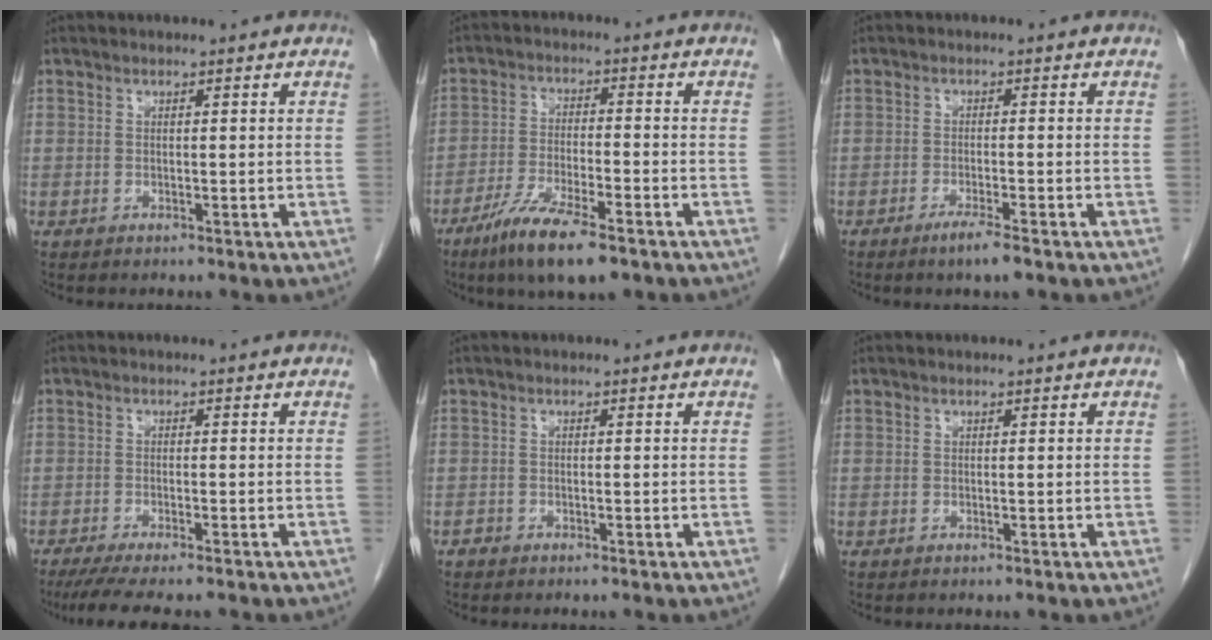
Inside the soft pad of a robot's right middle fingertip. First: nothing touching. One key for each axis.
{"total": 10.2, "fx": -6.8, "fy": 1.7, "fz": 7.5, "tx": -0.142, "ty": -0.022, "tz": -0.117}
{"total": 3.3, "fx": -2.3, "fy": -0.1, "fz": 2.4, "tx": -0.048, "ty": -0.008, "tz": -0.041}
{"total": 8.8, "fx": -7.4, "fy": 0.9, "fz": 4.7, "tx": -0.065, "ty": -0.017, "tz": -0.114}
{"total": 0.6, "fx": -0.5, "fy": 0.4, "fz": 0.1, "tx": -0.003, "ty": 0.002, "tz": -0.011}
{"total": 0.0}